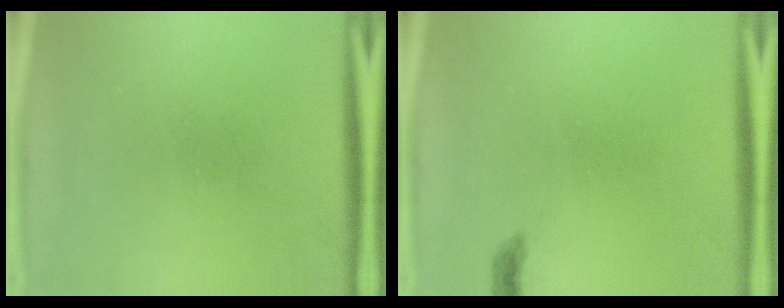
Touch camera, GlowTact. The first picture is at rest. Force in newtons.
{"total": 0.7}